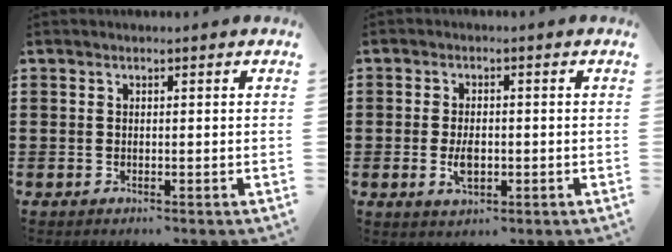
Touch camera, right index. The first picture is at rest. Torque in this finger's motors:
{"motor_torque": [-0.74, 1.39, 0.17, 0.04]}